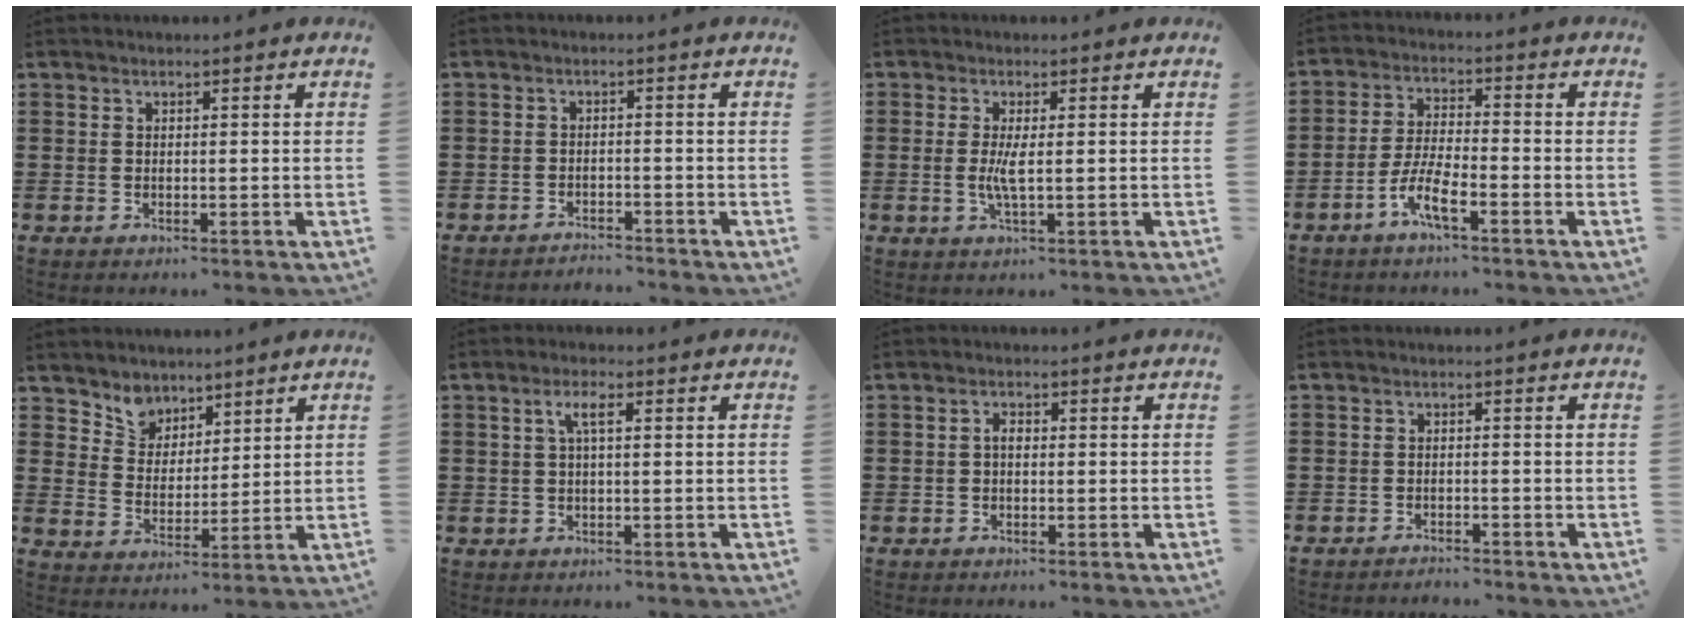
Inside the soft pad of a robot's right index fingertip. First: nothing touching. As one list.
[{"total": 2.2, "force": [-2.2, 0.1, -0.2], "torque": [-0.004, 0.002, -0.049]}, {"total": 3.2, "force": [-0.1, 0.5, 3.2], "torque": [-0.072, -0.008, -0.008]}, {"total": 6.0, "force": [-3.7, 1.2, 4.6], "torque": [-0.116, -0.012, -0.075]}, {"total": 4.7, "force": [3.7, 2.9, -0.5], "torque": [-0.020, -0.009, 0.067]}, {"total": 2.9, "force": [0.6, 0.6, 2.7], "torque": [-0.055, 0.005, 0.008]}, {"total": 1.6, "force": [-0.2, 0.8, 1.4], "torque": [-0.026, 0.002, -0.005]}, {"total": 1.7, "force": [-1.7, 0.1, -0.1], "torque": [-0.002, 0.003, -0.037]}]